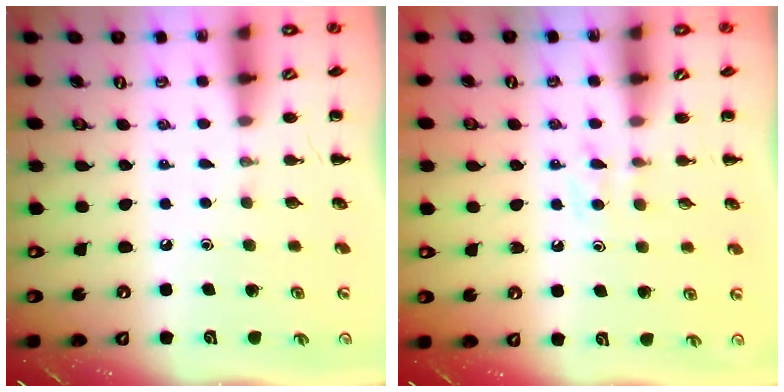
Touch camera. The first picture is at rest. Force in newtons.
{"total": 5.2, "press": 5.0, "slide": 1.5}